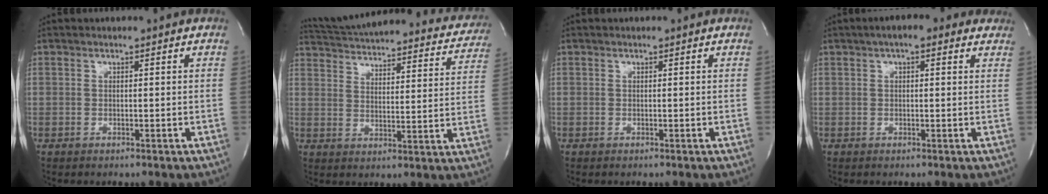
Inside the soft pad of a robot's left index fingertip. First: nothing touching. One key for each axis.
{"total": 27.9, "fx": 25.9, "fy": 4.9, "fz": 9.1, "tx": -0.151, "ty": -0.055, "tz": 0.320}
{"total": 0.0}
{"total": 7.7, "fx": 5.4, "fy": 2.0, "fz": 5.2, "tx": -0.072, "ty": 0.028, "tz": 0.068}